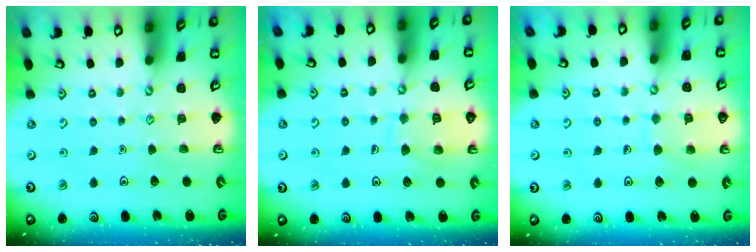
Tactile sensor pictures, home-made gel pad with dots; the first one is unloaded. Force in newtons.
{"total": 8.2, "press": 8.1, "slide": 0.8}
{"total": 7.4, "press": 7.4, "slide": 0.4}